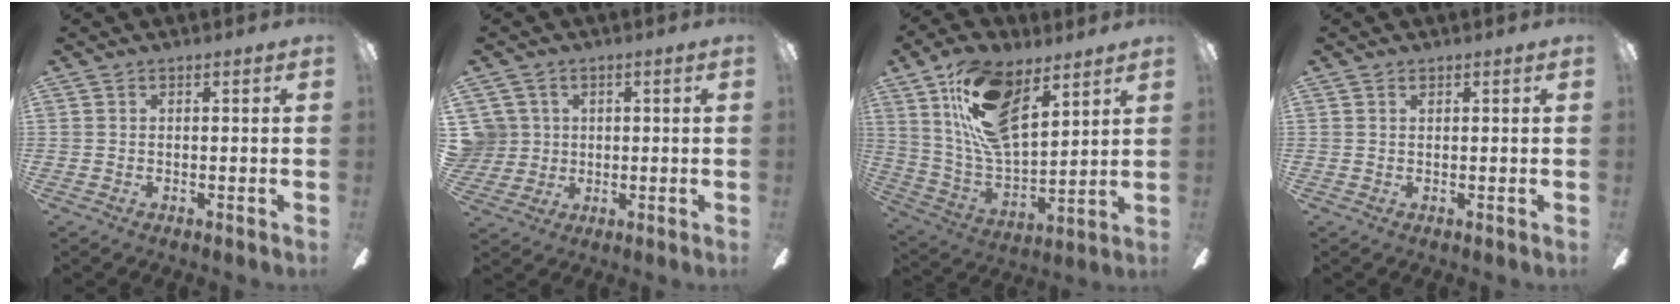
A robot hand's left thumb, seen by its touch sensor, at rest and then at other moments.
{"total": 6.3, "force": [1.4, 6.1, 0.5], "torque": [-0.026, 0.005, 0.030]}
{"total": 18.9, "force": [10.6, 8.7, 13.0], "torque": [-0.266, -0.041, 0.185]}
{"total": 0.5, "force": [0.3, 0.3, 0.3], "torque": [-0.006, 0.001, 0.006]}